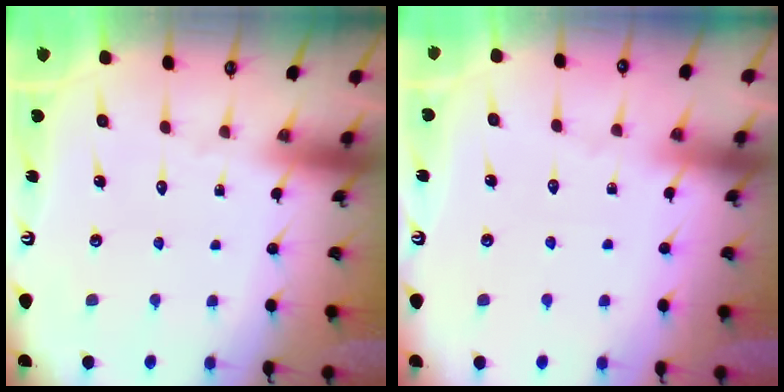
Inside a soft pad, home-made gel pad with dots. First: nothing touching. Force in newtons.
{"total": 2.4, "press": 2.4, "slide": 0.4}